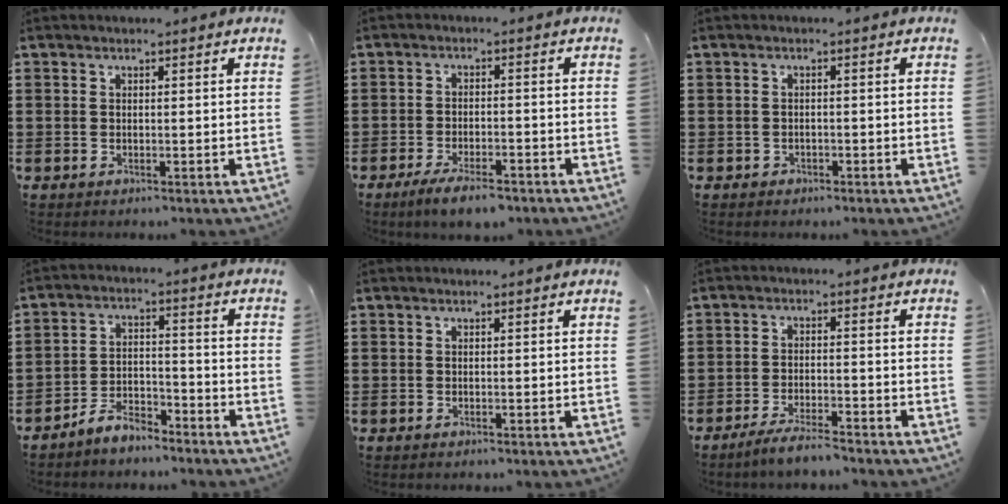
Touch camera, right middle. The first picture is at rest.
{"total": 4.6, "force": [-3.7, 1.0, 2.6], "torque": [-0.047, 0.001, -0.069]}
{"total": 0.9, "force": [-0.7, 0.5, 0.1], "torque": [-0.003, 0.002, -0.017]}
{"total": 5.2, "force": [-5.0, 1.1, 0.8], "torque": [-0.022, 0.009, -0.104]}
{"total": 0.0}
{"total": 3.8, "force": [-3.5, 0.1, 1.6], "torque": [-0.034, -0.002, -0.068]}